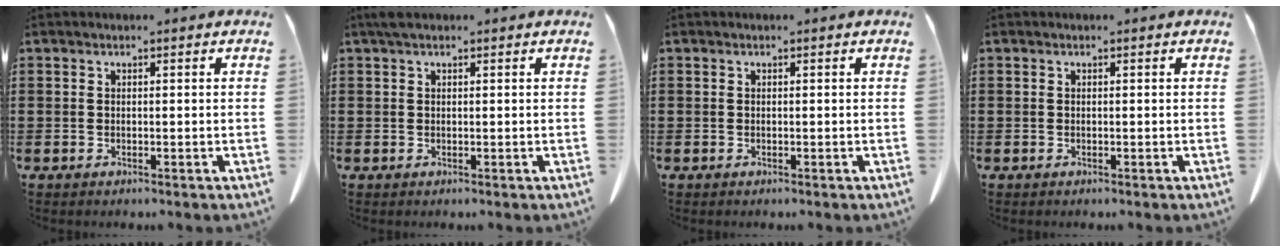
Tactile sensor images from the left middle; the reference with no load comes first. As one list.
[{"total": 1.2, "force": [0.7, 0.5, 0.8], "torque": [-0.020, 0.002, 0.014]}, {"total": 0.0}, {"total": 0.0}]